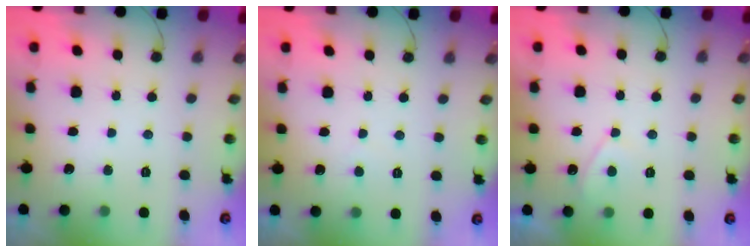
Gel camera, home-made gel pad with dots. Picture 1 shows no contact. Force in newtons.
{"total": 2.9, "press": 2.9, "slide": 0.3}
{"total": 3.4, "press": 3.3, "slide": 0.7}